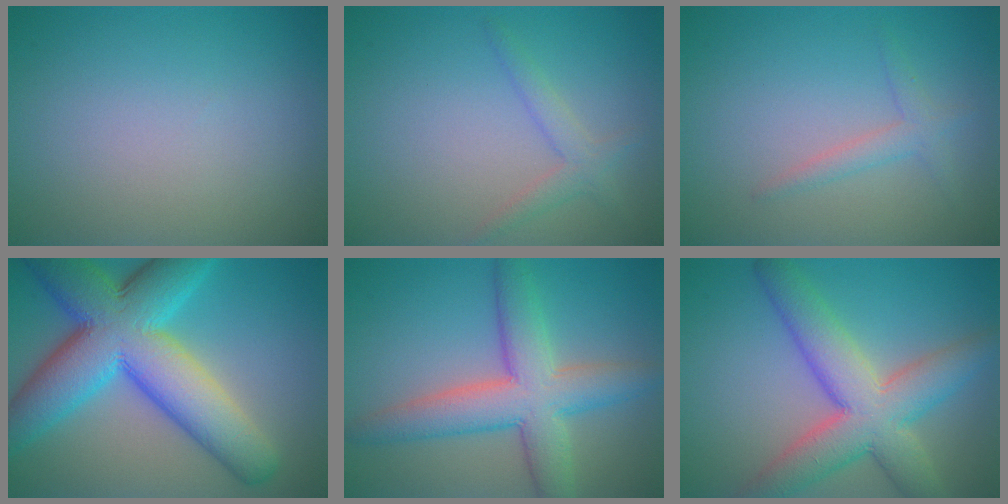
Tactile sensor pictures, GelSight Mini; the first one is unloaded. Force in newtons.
{"total": 2.0, "press": 2.0, "slide": 0.1}
{"total": 1.6, "press": 1.6, "slide": 0.0}
{"total": 12.9, "press": 12.9, "slide": 0.4}
{"total": 7.2, "press": 7.2, "slide": 0.3}
{"total": 8.2, "press": 8.1, "slide": 0.4}